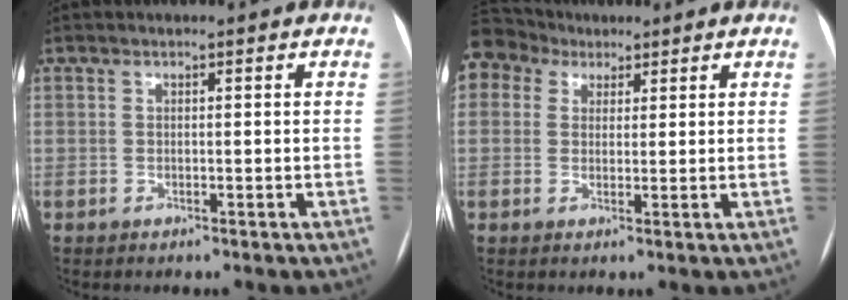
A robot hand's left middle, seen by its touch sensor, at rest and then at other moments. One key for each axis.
{"total": 7.0, "fx": 4.4, "fy": 5.2, "fz": 1.5, "tx": -0.037, "ty": 0.044, "tz": 0.086}